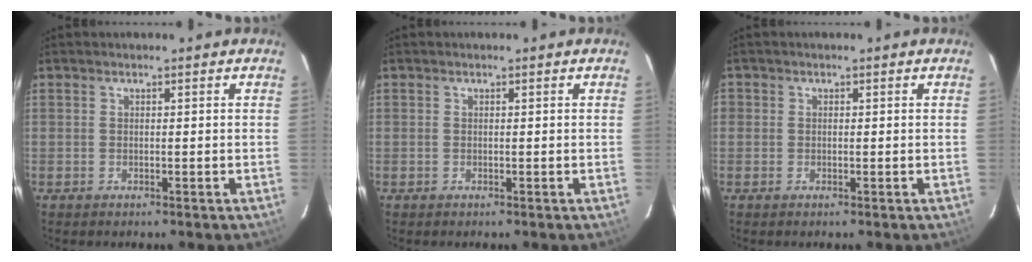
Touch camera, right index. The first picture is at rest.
{"total": 0.0}
{"total": 1.0, "force": [-0.2, 0.9, 0.2], "torque": [-0.004, -0.001, -0.008]}